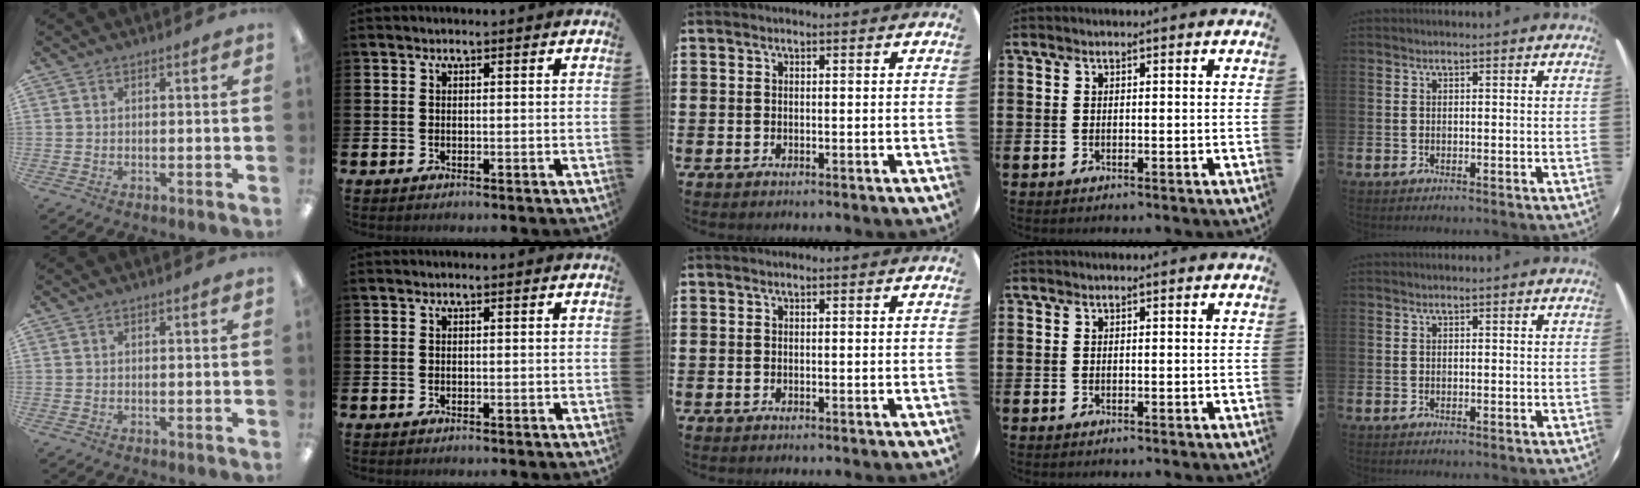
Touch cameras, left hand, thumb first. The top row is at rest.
{}